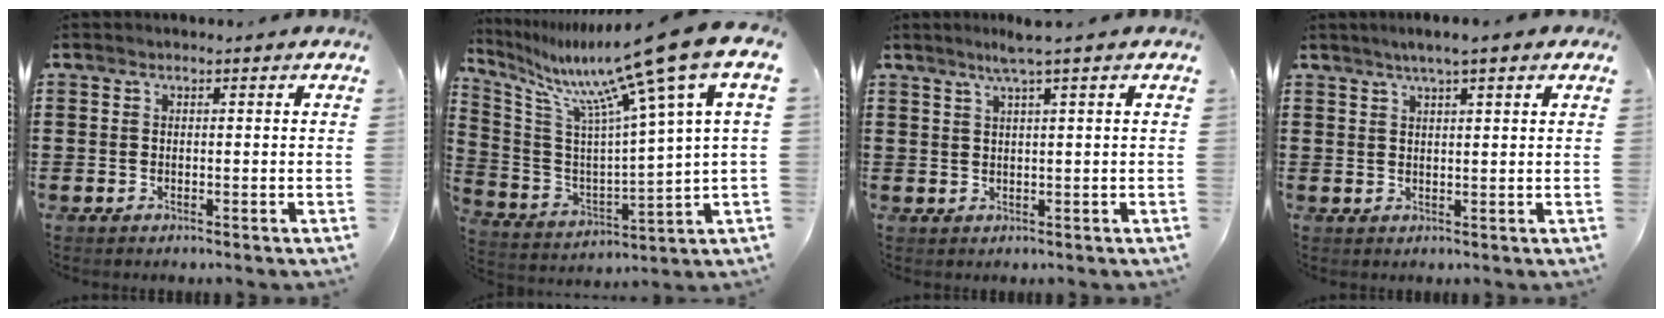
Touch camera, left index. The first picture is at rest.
{"total": 15.1, "force": [10.8, -0.1, 10.6], "torque": [-0.214, -0.076, 0.165]}
{"total": 2.8, "force": [1.8, -0.6, 2.1], "torque": [-0.043, 0.000, 0.031]}
{"total": 3.1, "force": [2.1, 0.1, 2.2], "torque": [-0.045, 0.004, 0.037]}